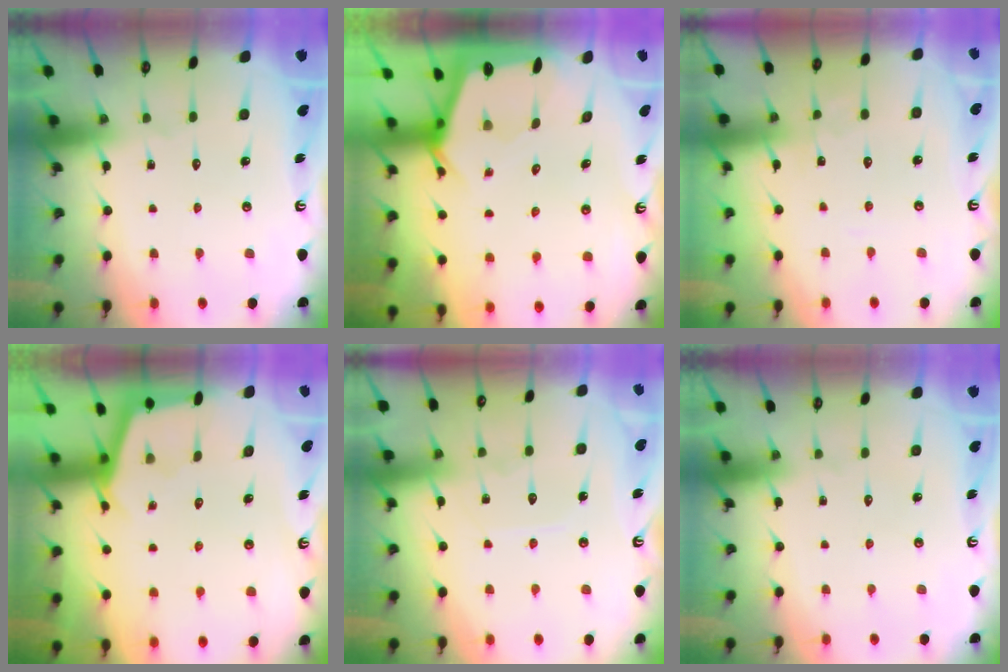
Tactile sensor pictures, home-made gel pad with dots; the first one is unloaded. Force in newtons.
{"total": 3.0, "press": 3.0, "slide": 0.2}
{"total": 2.2, "press": 2.2, "slide": 0.3}
{"total": 2.8, "press": 2.8, "slide": 0.3}
{"total": 6.4, "press": 6.4, "slide": 0.7}
{"total": 0.0}